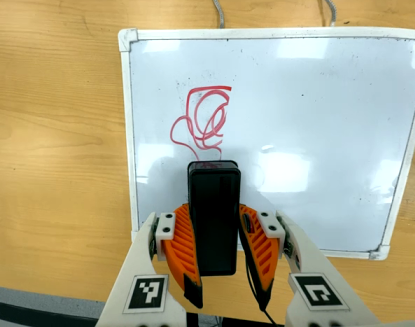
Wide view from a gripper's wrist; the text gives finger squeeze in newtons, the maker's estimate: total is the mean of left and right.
{"total": 6.1, "left": 5.2, "right": 7.0}